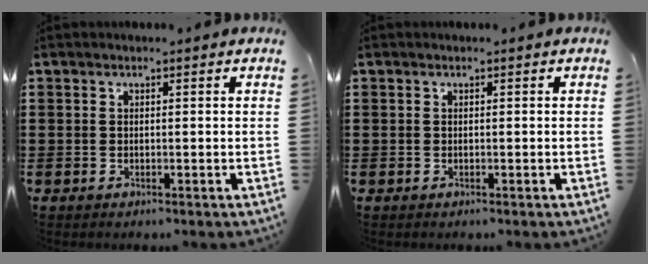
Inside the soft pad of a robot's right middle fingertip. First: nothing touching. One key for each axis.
{"total": 0.0}